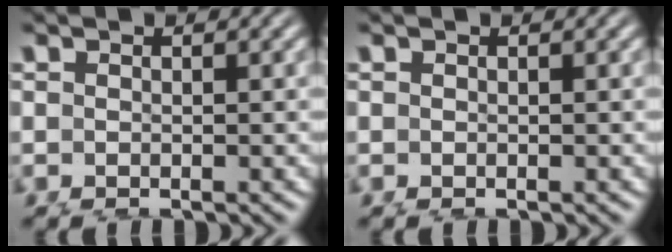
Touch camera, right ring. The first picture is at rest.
{"total": 0.0}